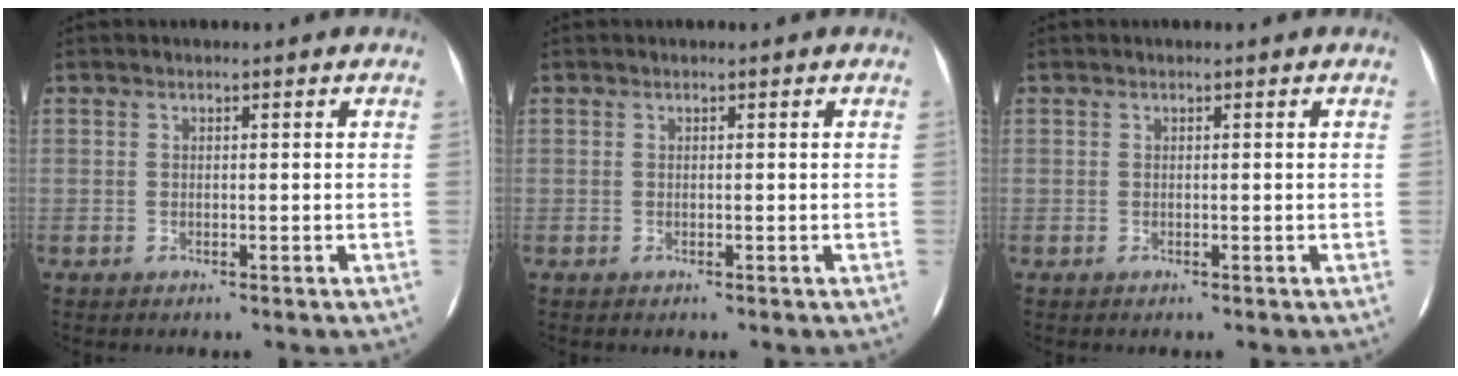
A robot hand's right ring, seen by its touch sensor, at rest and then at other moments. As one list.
[{"total": 0.0}, {"total": 0.0}]